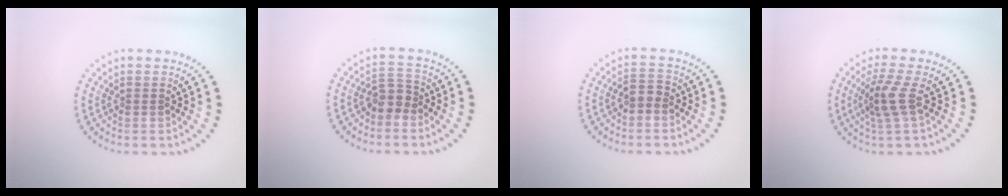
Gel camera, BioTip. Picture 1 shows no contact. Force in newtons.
{"total": 2.1, "press": 1.8, "slide": 1.1}
{"total": 1.3, "press": 1.2, "slide": 0.5}
{"total": 2.9, "press": 2.1, "slide": 1.9}